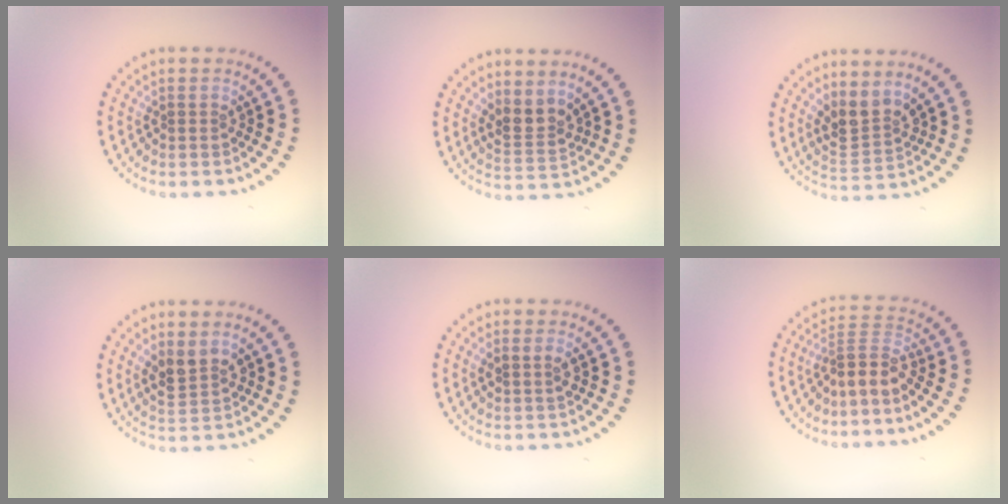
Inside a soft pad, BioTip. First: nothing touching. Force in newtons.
{"total": 2.5, "press": 2.1, "slide": 1.4}
{"total": 3.1, "press": 2.7, "slide": 1.6}
{"total": 2.6, "press": 2.4, "slide": 0.9}
{"total": 1.3, "press": 1.3, "slide": 0.2}
{"total": 3.1, "press": 2.2, "slide": 2.2}